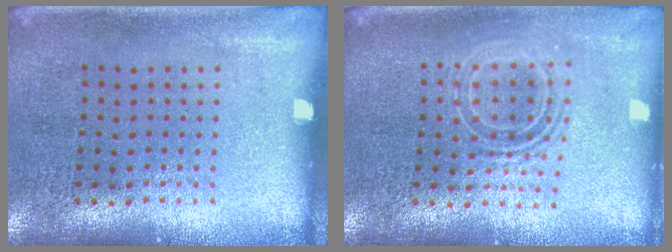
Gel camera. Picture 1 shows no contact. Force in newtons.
{"total": 1.6, "press": 1.3, "slide": 0.9}